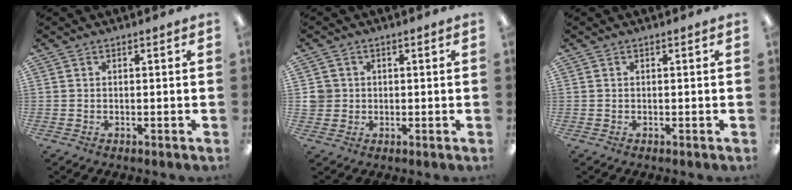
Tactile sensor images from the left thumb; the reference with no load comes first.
{"total": 3.5, "force": [0.5, 3.5, 0.4], "torque": [-0.008, 0.006, 0.006]}
{"total": 0.0}